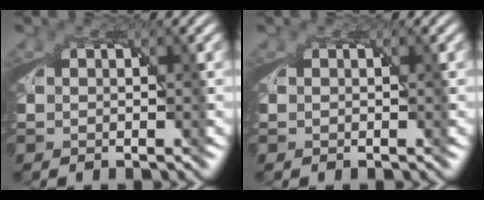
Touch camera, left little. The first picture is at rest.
{"total": 0.0}